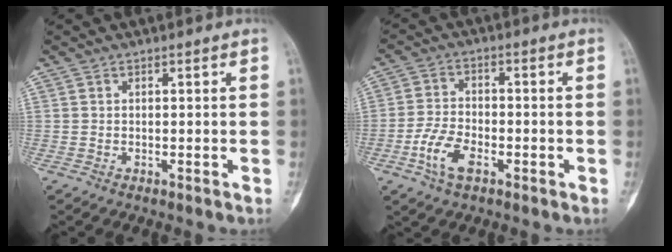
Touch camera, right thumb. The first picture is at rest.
{"total": 7.2, "force": [-3.2, 3.8, 5.2], "torque": [-0.107, 0.014, -0.065]}